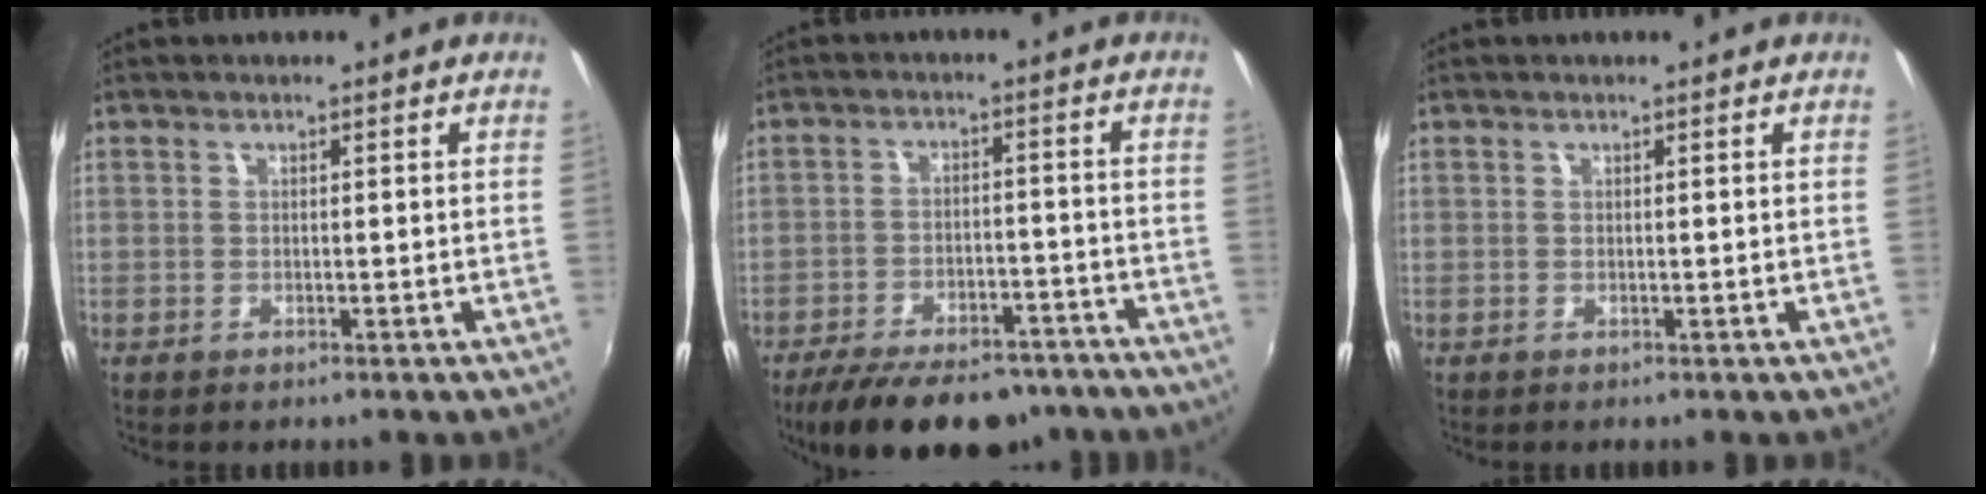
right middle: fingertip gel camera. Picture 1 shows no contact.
{"total": 19.1, "force": [-15.0, 7.5, 9.1], "torque": [-0.182, -0.017, -0.210]}
{"total": 0.0}